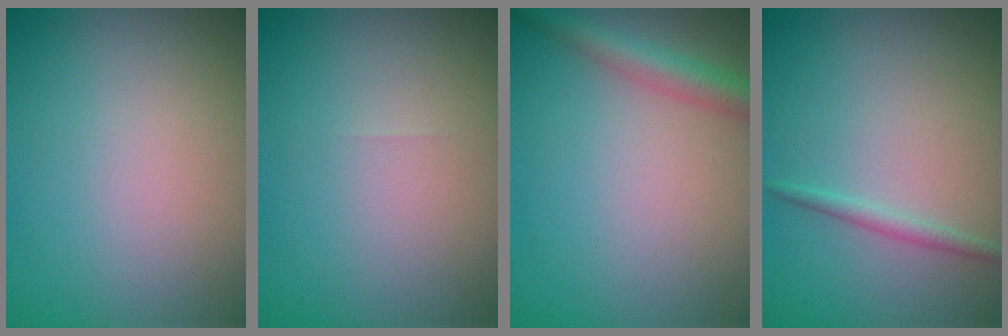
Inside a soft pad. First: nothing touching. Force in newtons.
{"total": 0.0}
{"total": 3.4, "press": 3.4, "slide": 0.2}
{"total": 1.2, "press": 1.2, "slide": 0.1}